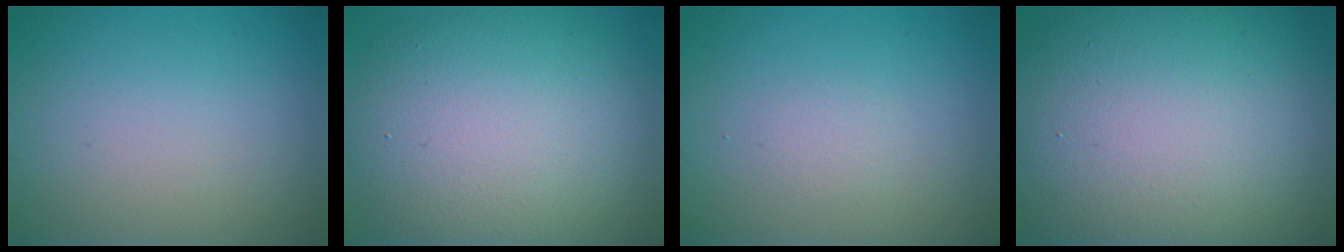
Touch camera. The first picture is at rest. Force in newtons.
{"total": 12.4, "press": 12.4, "slide": 0.7}
{"total": 0.9, "press": 0.9, "slide": 0.1}
{"total": 17.8, "press": 17.8, "slide": 1.3}